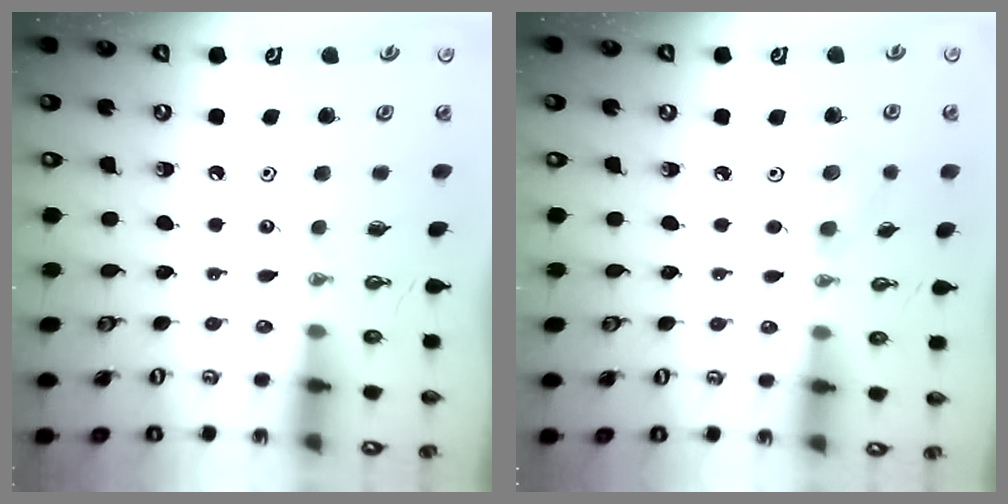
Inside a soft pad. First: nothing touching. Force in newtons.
{"total": 7.0, "press": 5.7, "slide": 4.2}